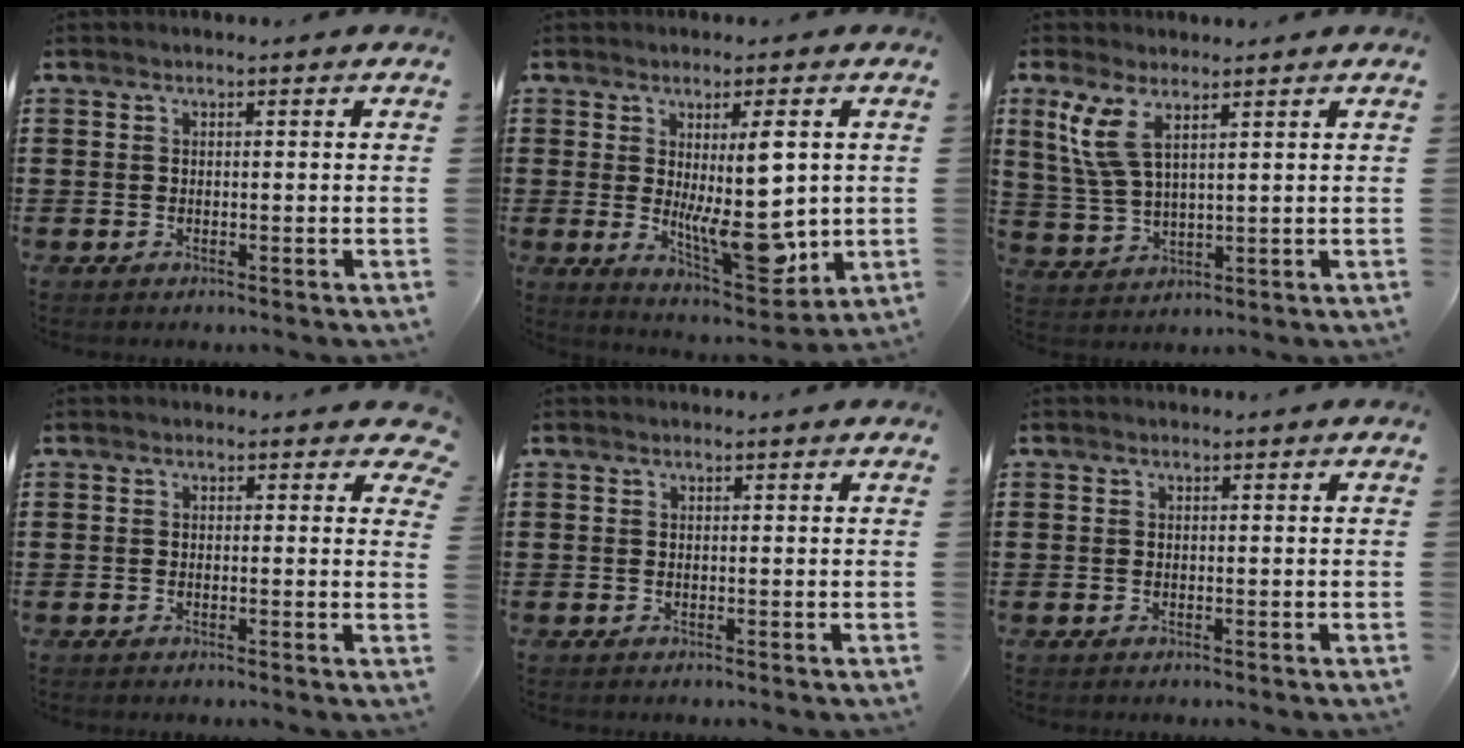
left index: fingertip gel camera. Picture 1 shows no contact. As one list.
[{"total": 11.0, "force": [0.0, 4.1, 10.2], "torque": [-0.164, -0.019, -0.002]}, {"total": 6.4, "force": [3.8, 2.1, 4.8], "torque": [-0.114, -0.002, 0.065]}, {"total": 0.8, "force": [0.2, 0.6, 0.5], "torque": [-0.005, 0.002, 0.001]}, {"total": 0.0}, {"total": 0.0}]